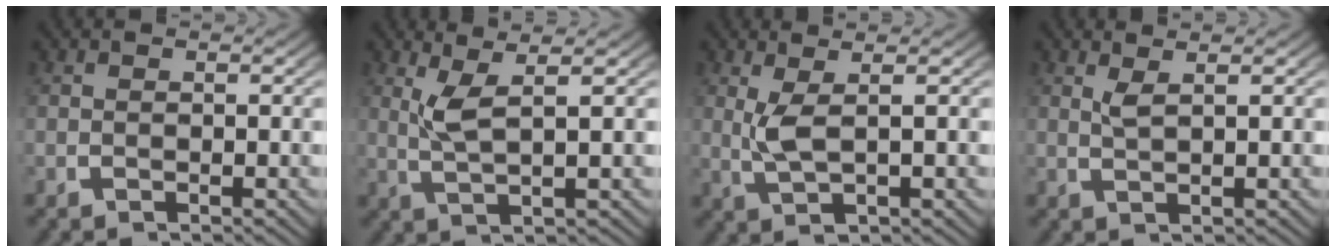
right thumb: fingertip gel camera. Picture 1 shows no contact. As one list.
[{"total": 3.9, "force": [1.8, 0.9, 3.3], "torque": [-0.074, -0.005, 0.041]}, {"total": 3.3, "force": [0.9, 1.1, 3.0], "torque": [-0.073, -0.007, 0.028]}, {"total": 1.7, "force": [1.3, 0.1, 1.1], "torque": [-0.025, -0.003, 0.031]}]